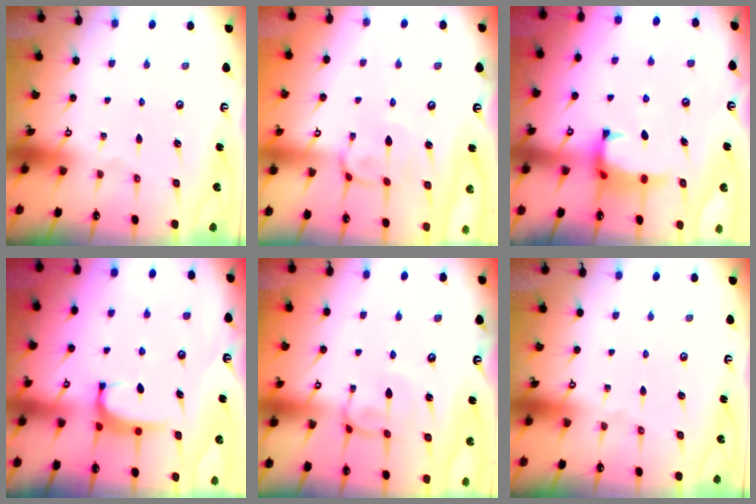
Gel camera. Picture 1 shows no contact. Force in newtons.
{"total": 1.5, "press": 1.3, "slide": 0.7}
{"total": 0.8, "press": 0.2, "slide": 0.8}
{"total": 1.9, "press": 1.8, "slide": 0.5}
{"total": 1.7, "press": 1.6, "slide": 0.4}
{"total": 0.0}